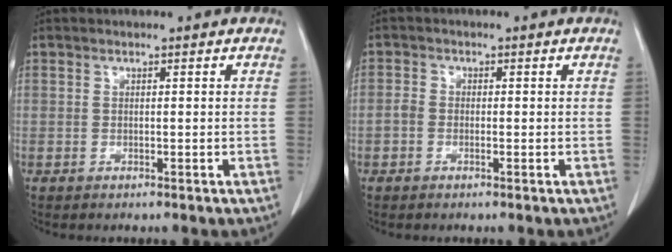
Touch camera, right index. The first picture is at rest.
{"total": 1.6, "force": [-0.5, 1.1, 0.9], "torque": [-0.015, 0.005, -0.014]}